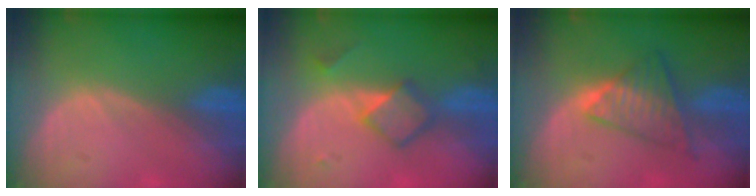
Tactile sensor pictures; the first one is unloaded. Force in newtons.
{"total": 4.7, "press": 4.6, "slide": 0.3}
{"total": 6.6, "press": 6.3, "slide": 1.8}